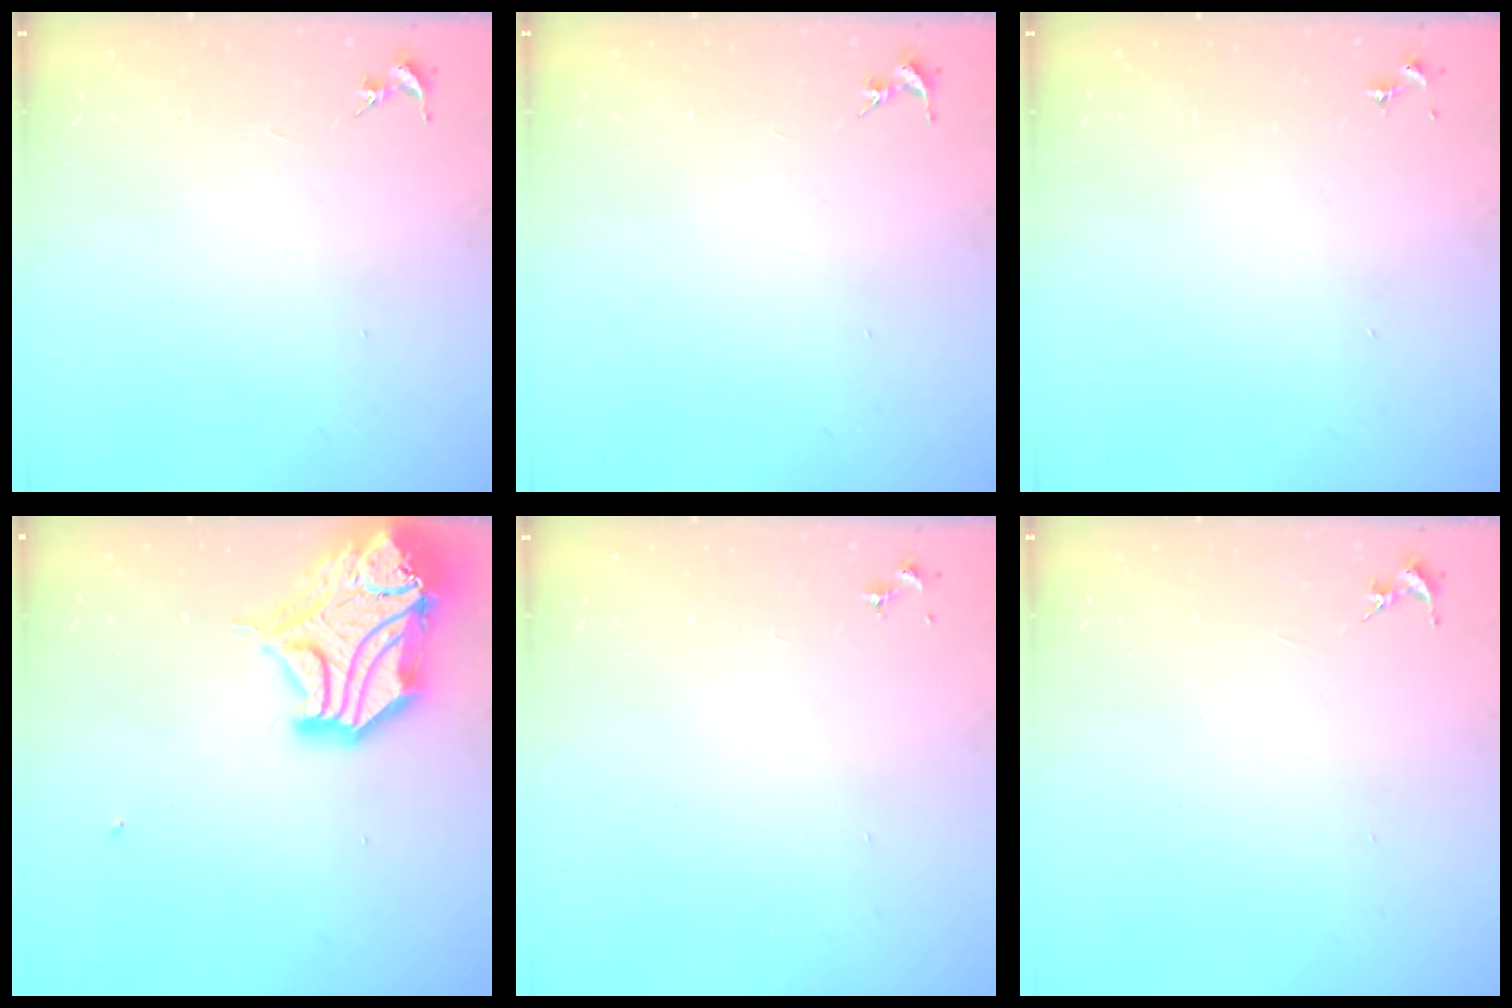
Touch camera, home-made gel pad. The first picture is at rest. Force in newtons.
{"total": 0.0}
{"total": 0.0}
{"total": 18.1, "press": 17.9, "slide": 2.5}
{"total": 0.0}
{"total": 0.0}